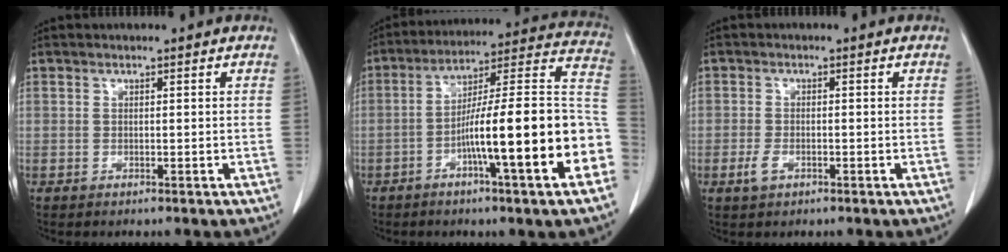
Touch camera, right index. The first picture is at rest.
{"total": 21.2, "force": [-6.4, 1.2, 20.2], "torque": [-0.228, 0.027, -0.093]}
{"total": 2.3, "force": [-1.0, 1.3, 1.6], "torque": [-0.035, 0.001, -0.017]}